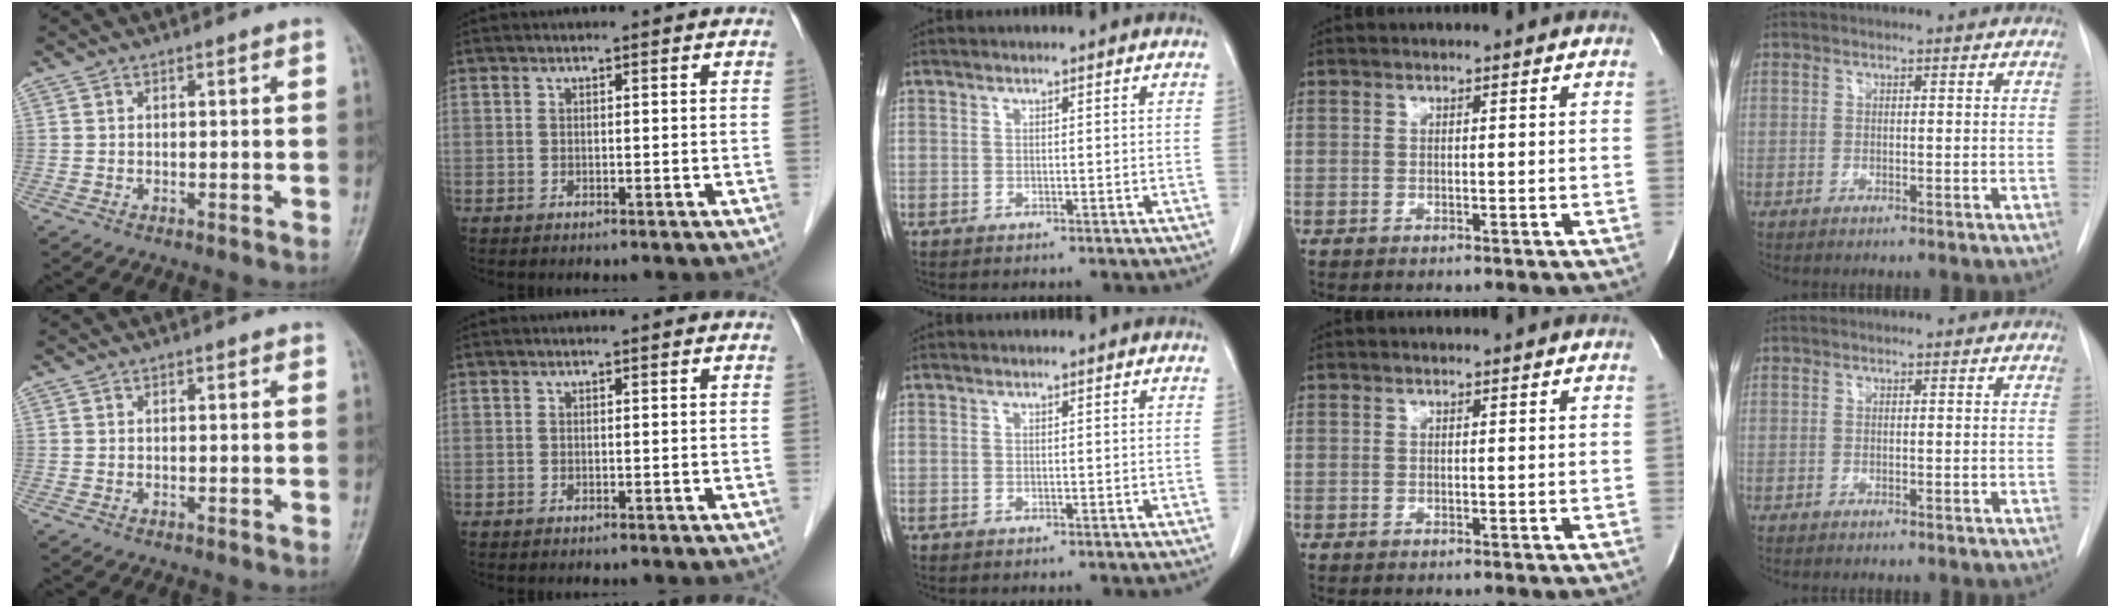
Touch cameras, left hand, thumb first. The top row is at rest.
{}